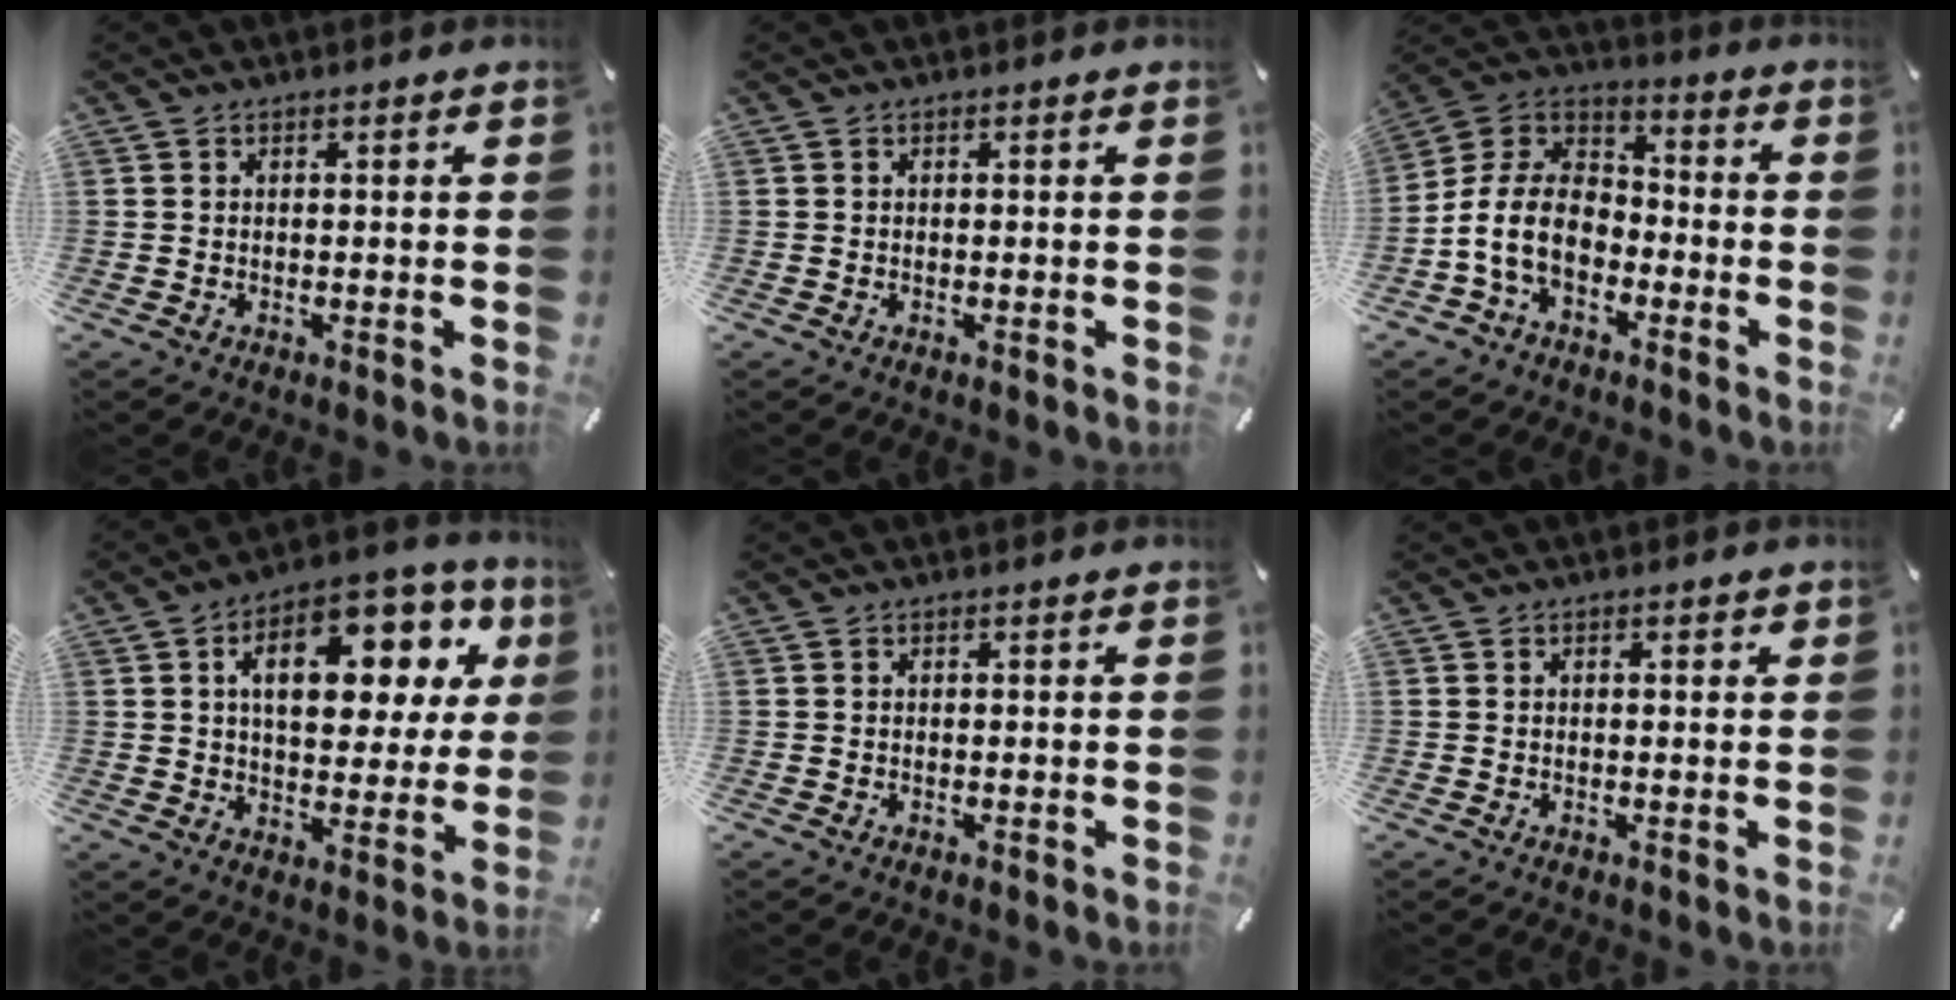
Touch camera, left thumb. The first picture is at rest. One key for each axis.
{"total": 0.0}
{"total": 11.7, "fx": -4.9, "fy": 8.1, "fz": 6.9, "tx": -0.162, "ty": 0.020, "tz": -0.097}
{"total": 18.6, "fx": 7.1, "fy": 10.3, "fz": 13.8, "tx": -0.202, "ty": -0.027, "tz": 0.115}
{"total": 0.0}
{"total": 0.7, "fx": 0.1, "fy": 0.4, "fz": 0.6, "tx": -0.011, "ty": 0.005, "tz": 0.001}